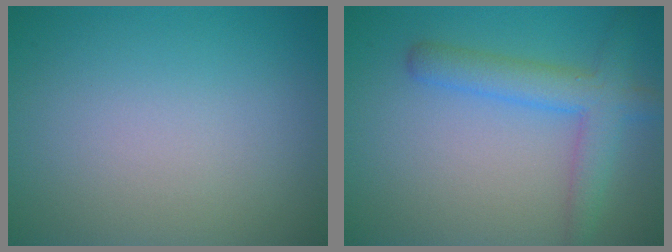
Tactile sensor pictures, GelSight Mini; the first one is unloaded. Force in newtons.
{"total": 4.2, "press": 4.2, "slide": 0.1}